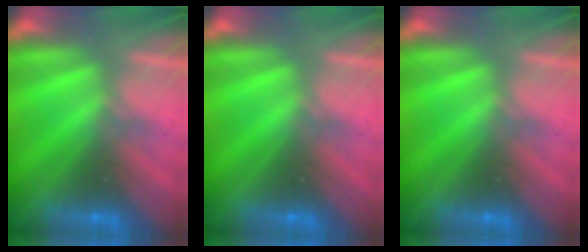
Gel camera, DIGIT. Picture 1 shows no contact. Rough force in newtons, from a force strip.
{"total": 0.0}
{"total": 0.0}